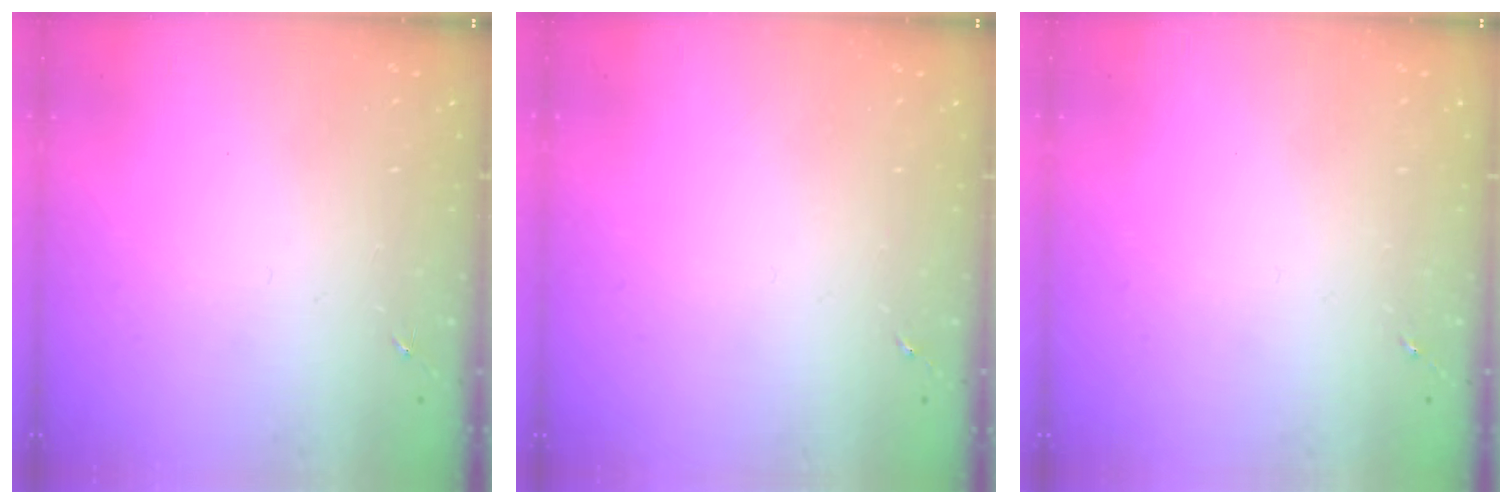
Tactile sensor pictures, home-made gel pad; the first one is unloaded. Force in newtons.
{"total": 0.0}
{"total": 0.0}